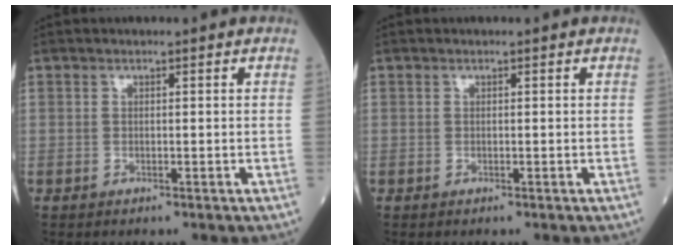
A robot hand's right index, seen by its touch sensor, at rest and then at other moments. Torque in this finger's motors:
{"motor_torque": [0.00, 0.00, 0.00, 0.01]}